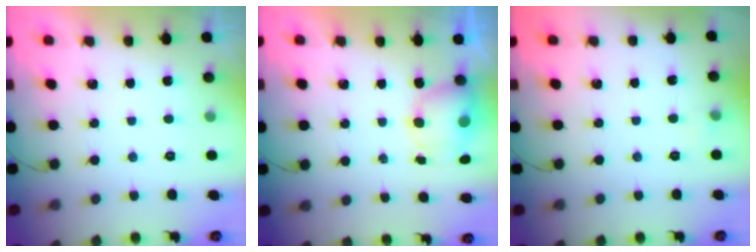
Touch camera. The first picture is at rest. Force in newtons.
{"total": 5.8, "press": 5.7, "slide": 0.8}
{"total": 3.4, "press": 3.0, "slide": 1.6}